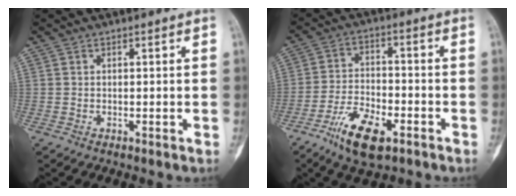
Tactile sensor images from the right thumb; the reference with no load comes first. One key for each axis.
{"total": 10.9, "fx": -6.1, "fy": 4.7, "fz": 7.7, "tx": -0.140, "ty": 0.021, "tz": -0.109}